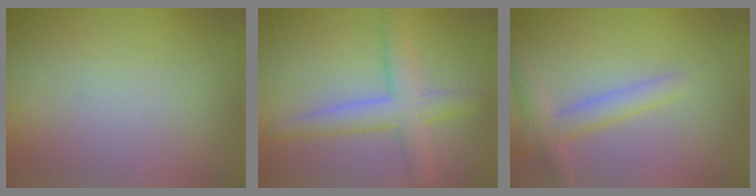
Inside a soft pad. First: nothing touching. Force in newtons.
{"total": 4.1, "press": 4.1, "slide": 0.2}
{"total": 2.8, "press": 2.8, "slide": 0.3}